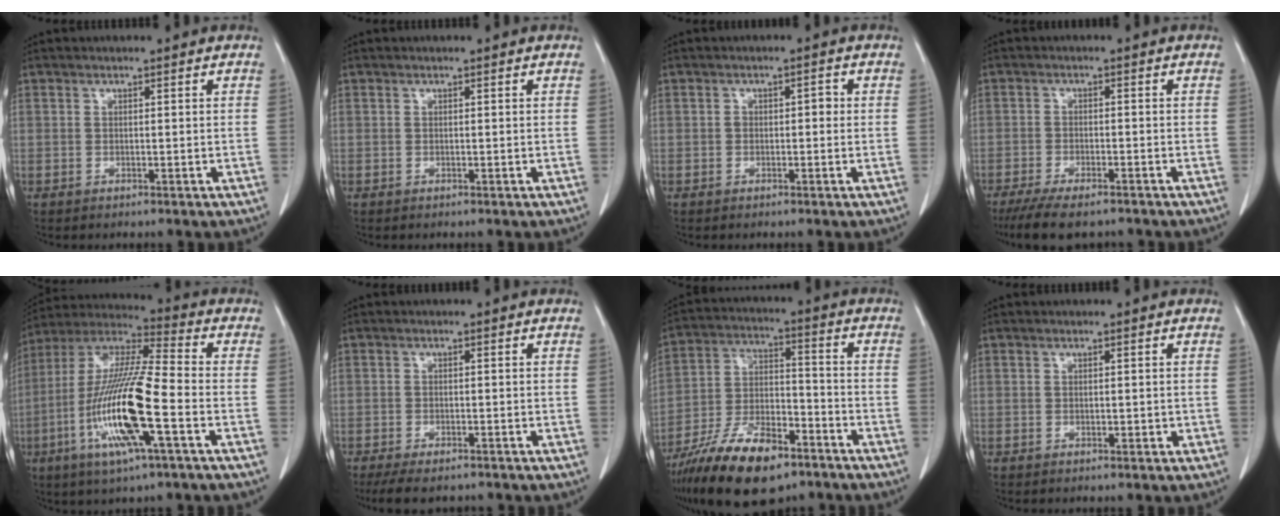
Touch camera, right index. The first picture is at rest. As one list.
[{"total": 0.0}, {"total": 1.6, "force": [-0.2, 1.0, 1.3], "torque": [-0.018, 0.013, -0.002]}, {"total": 9.5, "force": [-7.7, 2.5, 5.0], "torque": [-0.077, -0.014, -0.121]}, {"total": 17.8, "force": [-5.3, 1.5, 17.0], "torque": [-0.347, -0.013, -0.102]}, {"total": 7.0, "force": [-5.7, 2.2, 3.4], "torque": [-0.049, -0.009, -0.085]}, {"total": 17.2, "force": [-11.8, 6.0, 11.0], "torque": [-0.222, -0.007, -0.210]}, {"total": 1.0, "force": [-0.2, 0.4, 0.8], "torque": [-0.012, 0.000, -0.001]}]